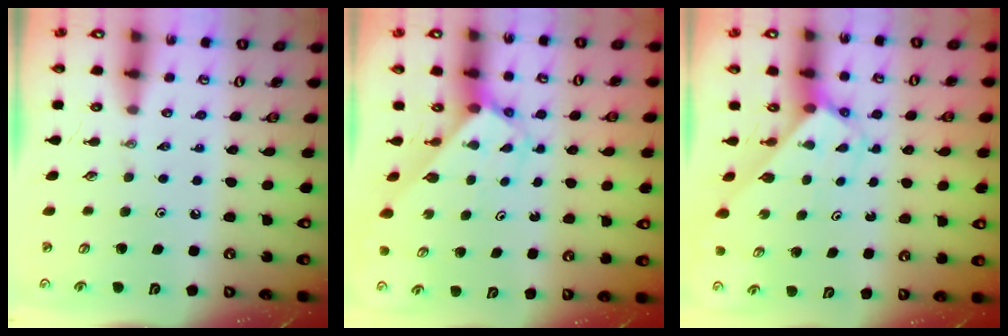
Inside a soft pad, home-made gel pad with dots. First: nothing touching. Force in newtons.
{"total": 2.6, "press": 2.6, "slide": 0.2}
{"total": 2.8, "press": 2.8, "slide": 0.2}